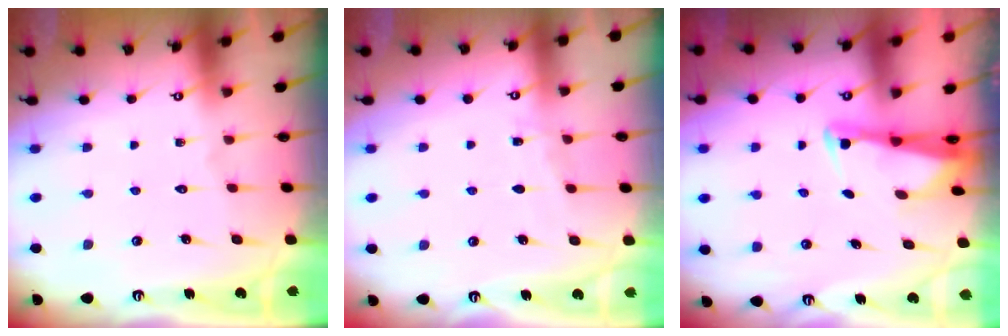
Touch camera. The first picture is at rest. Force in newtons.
{"total": 2.8, "press": 2.7, "slide": 0.4}
{"total": 2.8, "press": 2.7, "slide": 0.6}